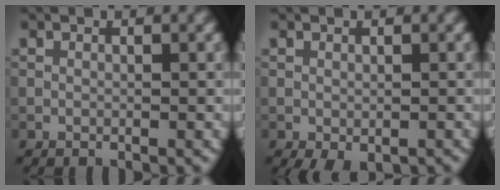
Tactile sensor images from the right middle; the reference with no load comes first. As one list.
[{"total": 1.8, "force": [-1.0, 0.8, 1.3], "torque": [-0.024, -0.008, -0.011]}]